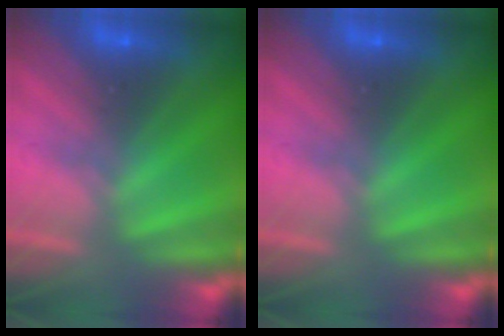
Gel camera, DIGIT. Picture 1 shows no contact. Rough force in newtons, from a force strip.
{"total": 0.0}